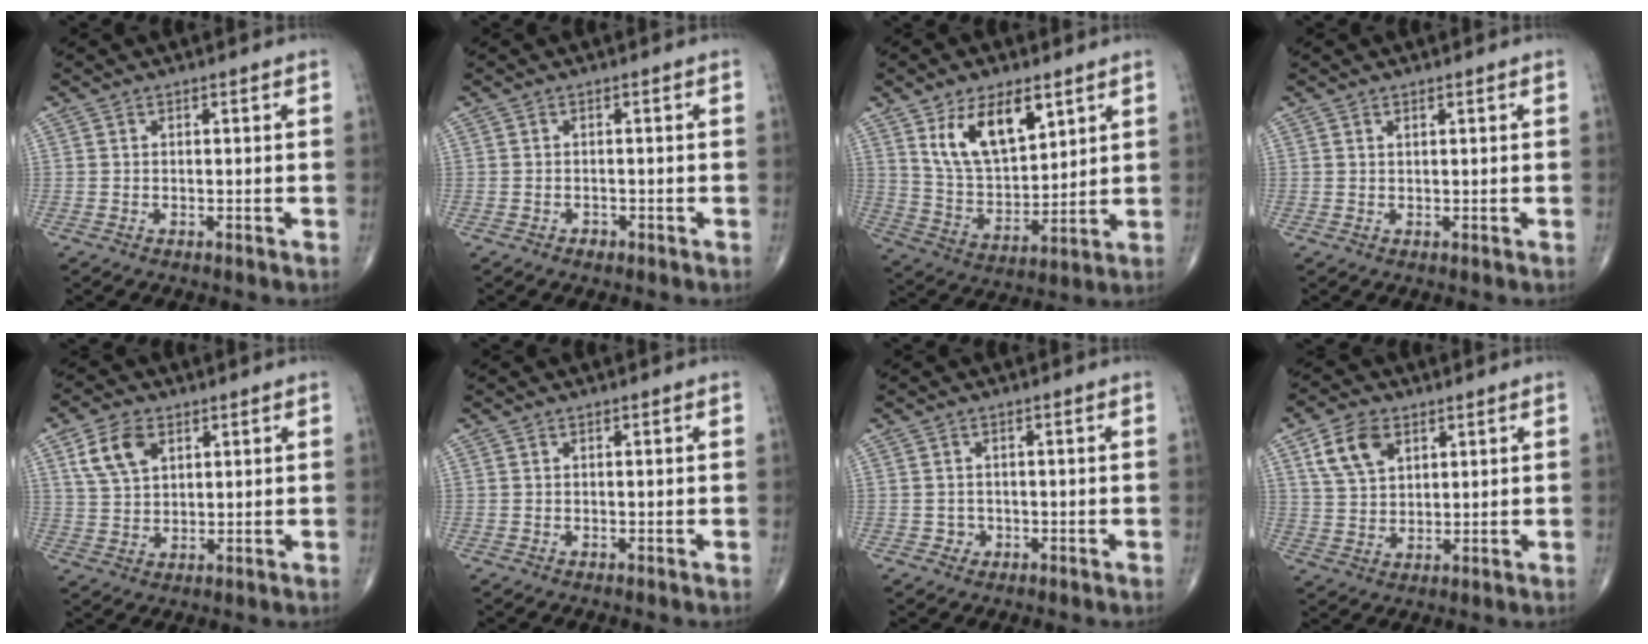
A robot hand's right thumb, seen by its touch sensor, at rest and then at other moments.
{"total": 1.0, "force": [-0.6, 0.7, 0.3], "torque": [-0.003, 0.004, -0.010]}
{"total": 13.9, "force": [7.1, 7.0, 9.7], "torque": [-0.147, -0.035, 0.144]}
{"total": 0.6, "force": [0.4, 0.2, 0.4], "torque": [-0.007, -0.001, 0.008]}
{"total": 7.7, "force": [3.4, 4.8, 5.0], "torque": [-0.084, -0.008, 0.070]}
{"total": 0.0}
{"total": 1.5, "force": [-0.5, 1.4, 0.2], "torque": [0.006, 0.006, -0.010]}
{"total": 8.3, "force": [3.9, 5.3, 5.0], "torque": [-0.080, -0.010, 0.078]}